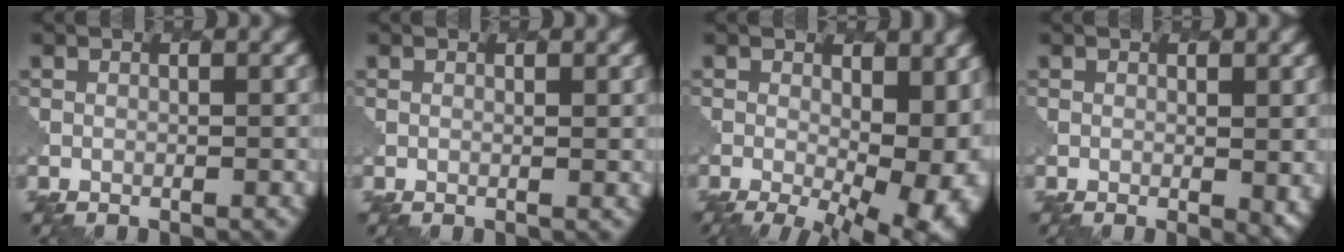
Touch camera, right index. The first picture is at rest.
{"total": 0.6, "force": [0.5, 0.0, 0.2], "torque": [-0.002, -0.004, 0.007]}
{"total": 13.9, "force": [-1.6, 7.4, 11.6], "torque": [-0.145, -0.028, 0.006]}
{"total": 2.7, "force": [-0.1, 1.0, 2.5], "torque": [-0.031, -0.010, 0.003]}